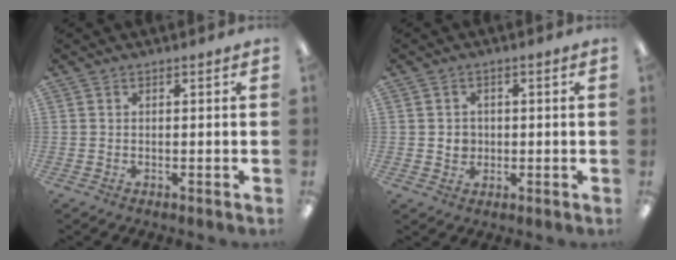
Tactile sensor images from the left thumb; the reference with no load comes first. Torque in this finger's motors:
{"motor_torque": [-0.07, 0.07, -0.07, -0.10, 0.00]}